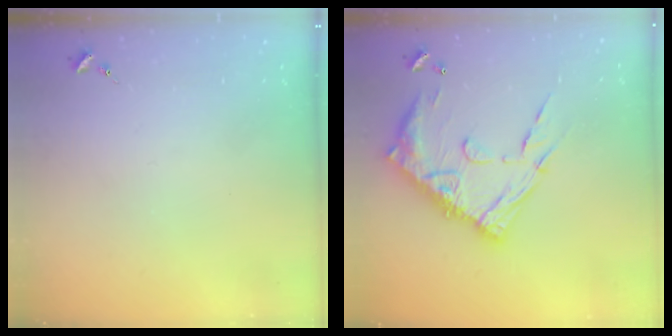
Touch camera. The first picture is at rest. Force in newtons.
{"total": 19.1, "press": 19.0, "slide": 1.7}